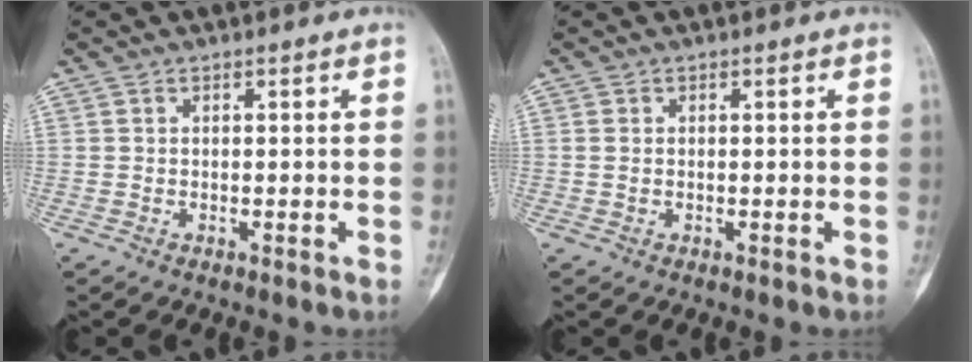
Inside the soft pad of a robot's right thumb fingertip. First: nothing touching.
{"total": 0.6, "force": [0.1, 0.5, 0.4], "torque": [-0.009, 0.001, 0.003]}